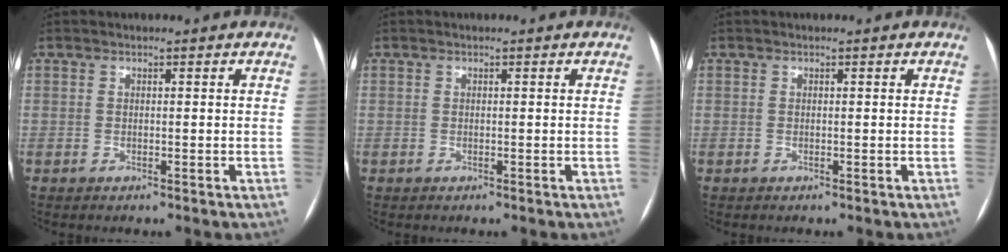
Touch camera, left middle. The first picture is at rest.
{"total": 0.0}
{"total": 0.0}